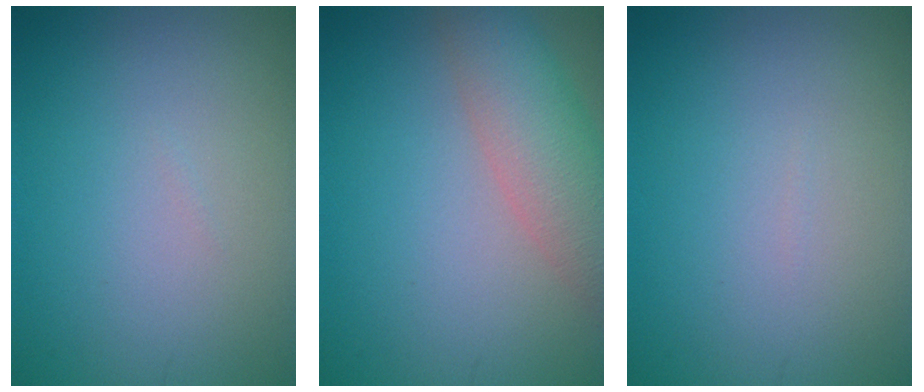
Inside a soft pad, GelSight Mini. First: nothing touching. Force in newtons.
{"total": 5.5, "press": 5.5, "slide": 0.3}
{"total": 0.0}